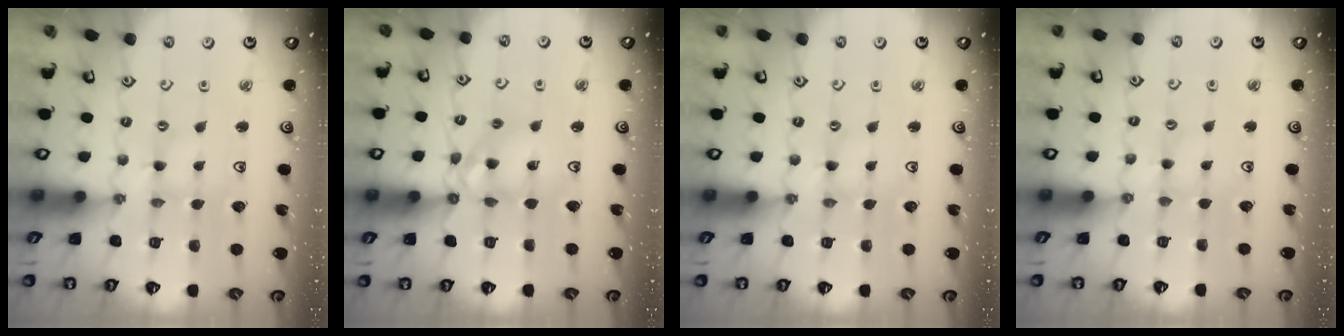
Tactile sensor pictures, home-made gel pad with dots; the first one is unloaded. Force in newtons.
{"total": 11.4, "press": 11.3, "slide": 1.4}
{"total": 0.7, "press": 0.7, "slide": 0.1}
{"total": 1.5, "press": 1.4, "slide": 0.3}